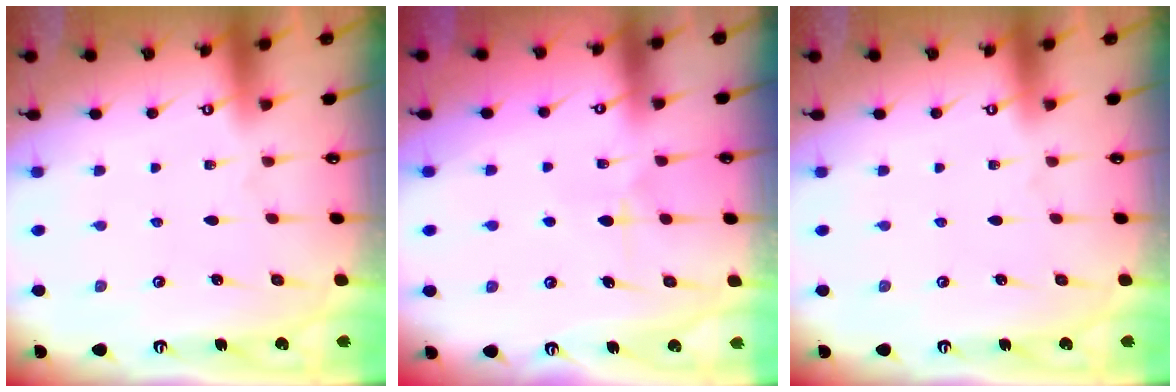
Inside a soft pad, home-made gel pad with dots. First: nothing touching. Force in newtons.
{"total": 6.0, "press": 6.0, "slide": 0.3}
{"total": 0.0}